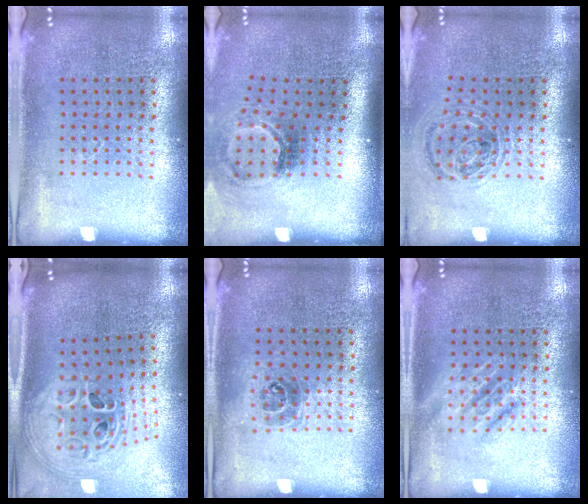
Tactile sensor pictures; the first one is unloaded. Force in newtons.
{"total": 1.9, "press": 1.2, "slide": 1.5}
{"total": 0.9, "press": 0.9, "slide": 0.2}
{"total": 2.9, "press": 2.0, "slide": 2.1}
{"total": 1.0, "press": 0.9, "slide": 0.5}
{"total": 1.2, "press": 1.2, "slide": 0.2}